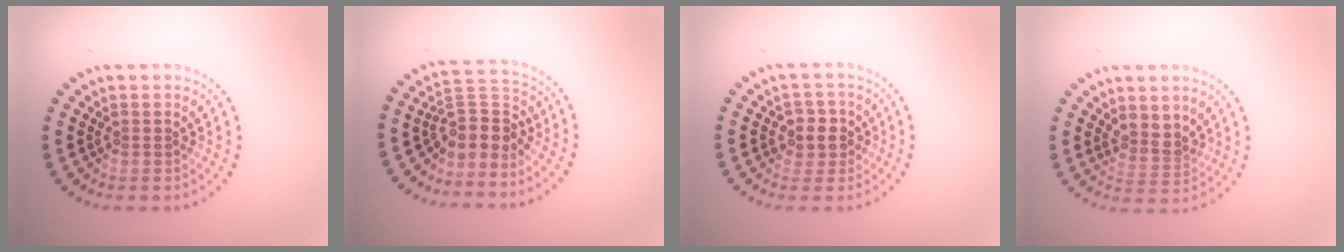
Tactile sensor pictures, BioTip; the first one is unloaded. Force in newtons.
{"total": 3.5, "press": 2.6, "slide": 2.3}
{"total": 2.5, "press": 2.2, "slide": 1.1}
{"total": 2.4, "press": 2.0, "slide": 1.4}